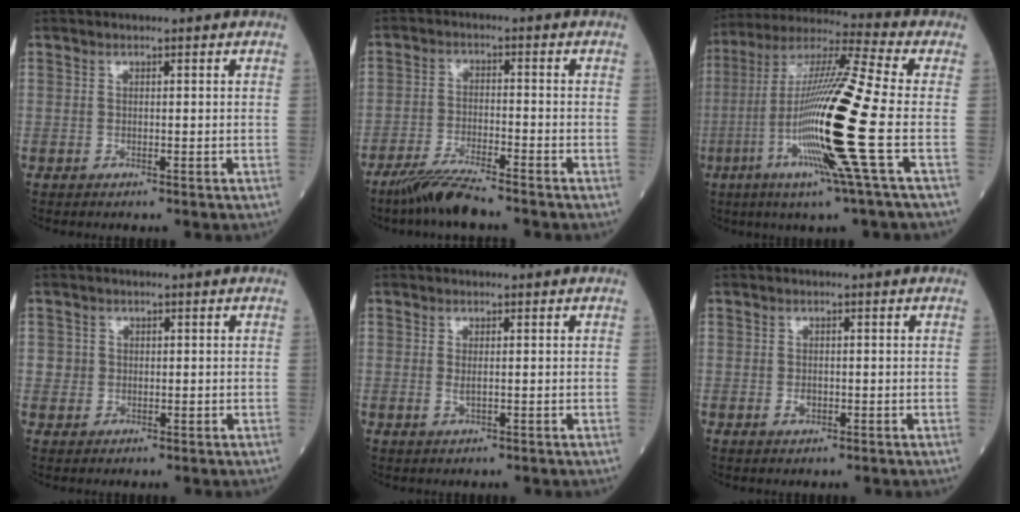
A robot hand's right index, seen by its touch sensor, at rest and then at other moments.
{"total": 6.3, "force": [-5.3, 0.3, 3.5], "torque": [-0.073, -0.020, -0.103]}
{"total": 19.5, "force": [-4.9, -1.3, 18.8], "torque": [-0.383, -0.027, -0.111]}
{"total": 2.1, "force": [0.2, 2.0, 0.3], "torque": [0.001, 0.003, 0.003]}
{"total": 1.1, "force": [0.0, 0.3, 1.1], "torque": [-0.024, -0.004, 0.001]}
{"total": 1.3, "force": [-0.4, 0.9, 0.8], "torque": [-0.013, 0.002, -0.005]}